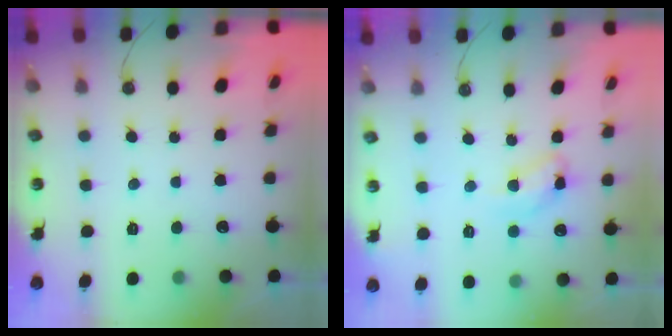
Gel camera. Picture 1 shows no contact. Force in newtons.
{"total": 11.1, "press": 11.0, "slide": 0.7}